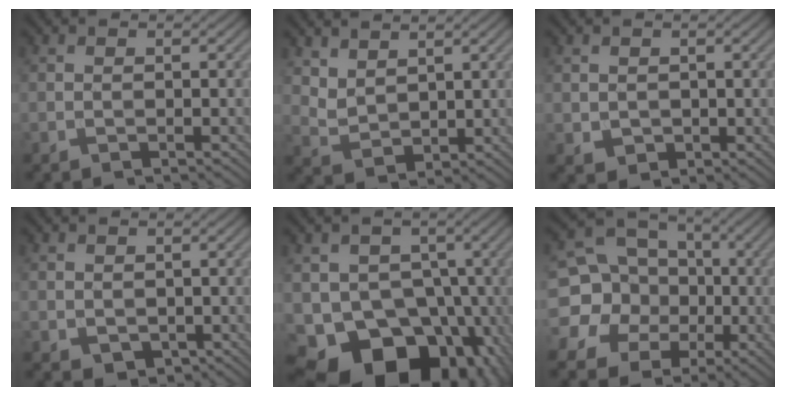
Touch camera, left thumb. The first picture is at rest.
{"total": 4.2, "force": [3.0, 2.2, 1.9], "torque": [-0.057, -0.012, 0.071]}
{"total": 1.7, "force": [0.4, 1.5, 0.6], "torque": [-0.022, -0.007, 0.012]}
{"total": 1.7, "force": [0.4, 1.4, 0.8], "torque": [-0.025, -0.008, 0.012]}
{"total": 14.0, "force": [-5.1, 10.8, 7.4], "torque": [-0.116, -0.020, -0.088]}
{"total": 13.9, "force": [-1.9, 12.7, 5.3], "torque": [-0.165, 0.005, -0.050]}